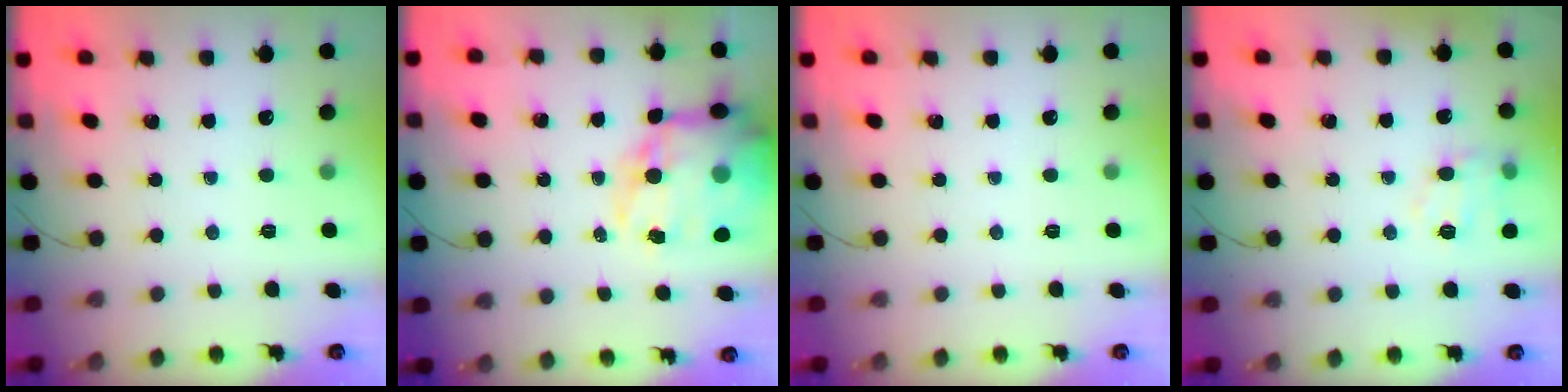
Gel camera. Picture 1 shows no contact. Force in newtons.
{"total": 23.6, "press": 23.0, "slide": 5.3}
{"total": 0.0}
{"total": 10.3, "press": 10.2, "slide": 1.4}